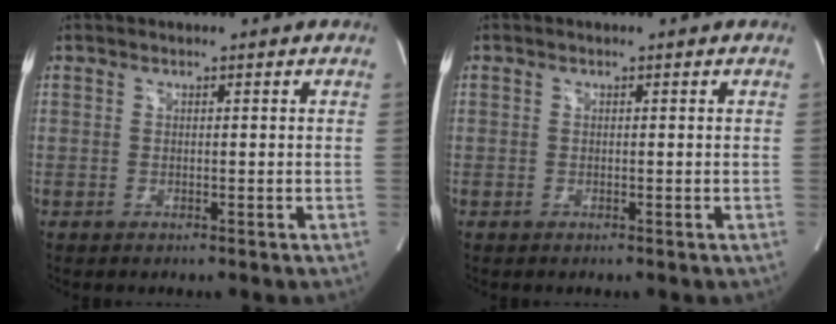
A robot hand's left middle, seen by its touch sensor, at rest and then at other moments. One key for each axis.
{"total": 0.0}